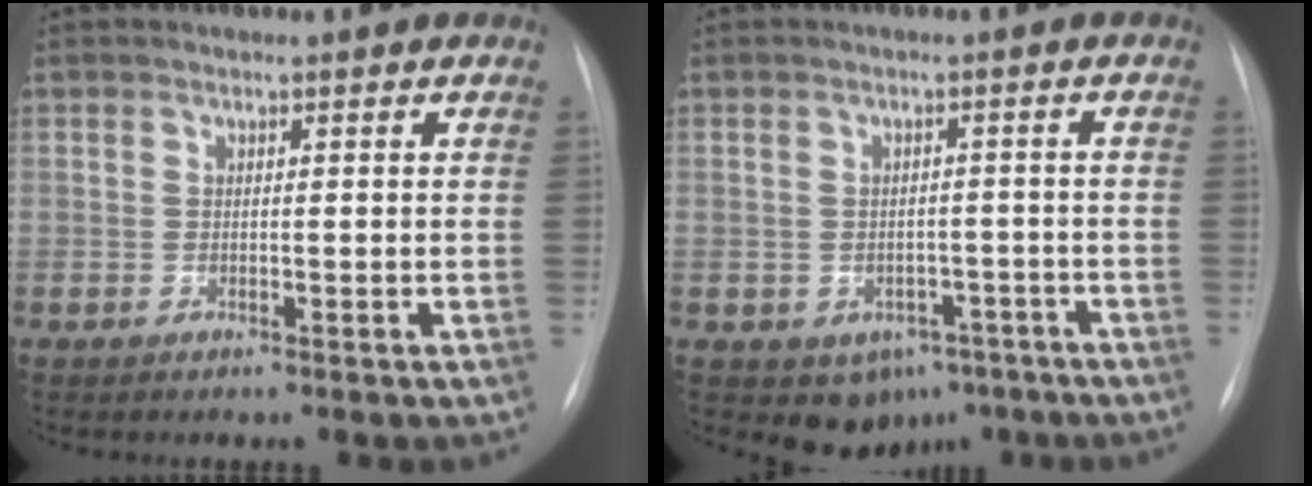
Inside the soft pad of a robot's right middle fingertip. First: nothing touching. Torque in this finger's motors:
{"motor_torque": [-0.10, -0.07, 0.00, -0.01]}